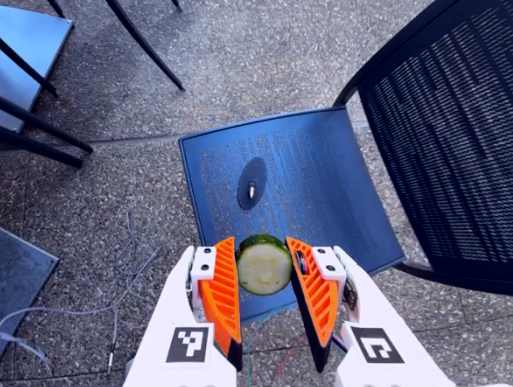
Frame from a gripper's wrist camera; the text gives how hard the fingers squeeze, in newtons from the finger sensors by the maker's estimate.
{"total": 10.2, "left": 9.7, "right": 10.7}